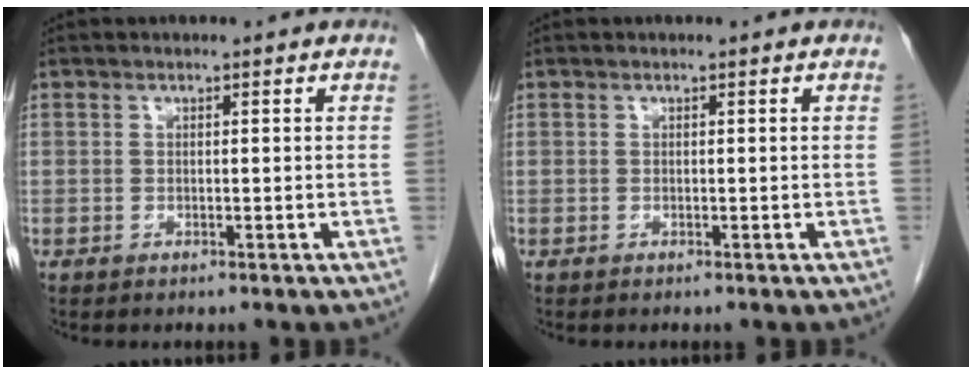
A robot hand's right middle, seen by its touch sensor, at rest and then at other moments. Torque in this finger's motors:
{"motor_torque": [-0.14, -0.17, 0.00, 0.00]}